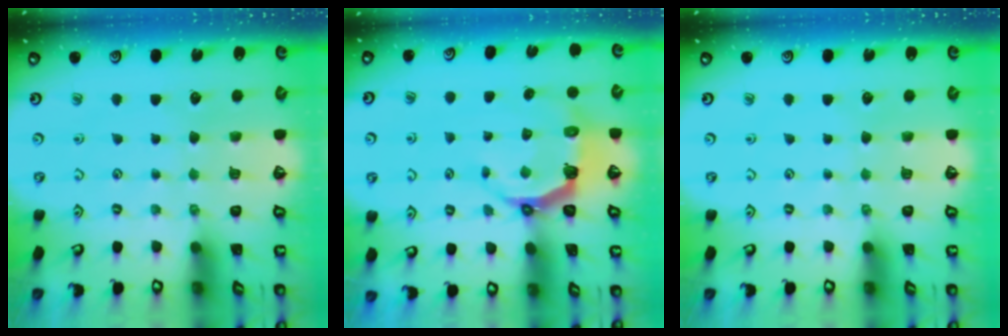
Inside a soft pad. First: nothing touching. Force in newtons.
{"total": 5.8, "press": 4.5, "slide": 3.7}
{"total": 0.0}